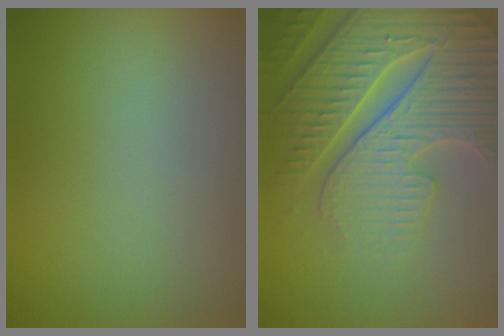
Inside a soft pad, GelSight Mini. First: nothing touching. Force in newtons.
{"total": 7.5, "press": 7.3, "slide": 1.8}